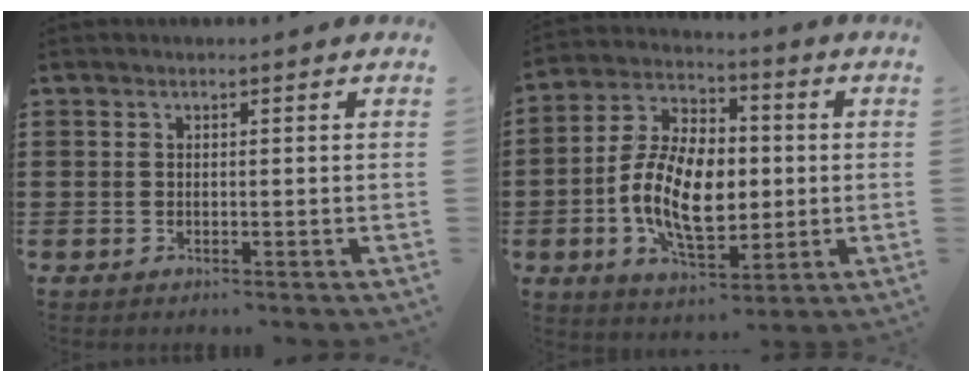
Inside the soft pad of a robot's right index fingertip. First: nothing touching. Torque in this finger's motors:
{"motor_torque": [2.14, 0.00, 1.05, 0.21]}